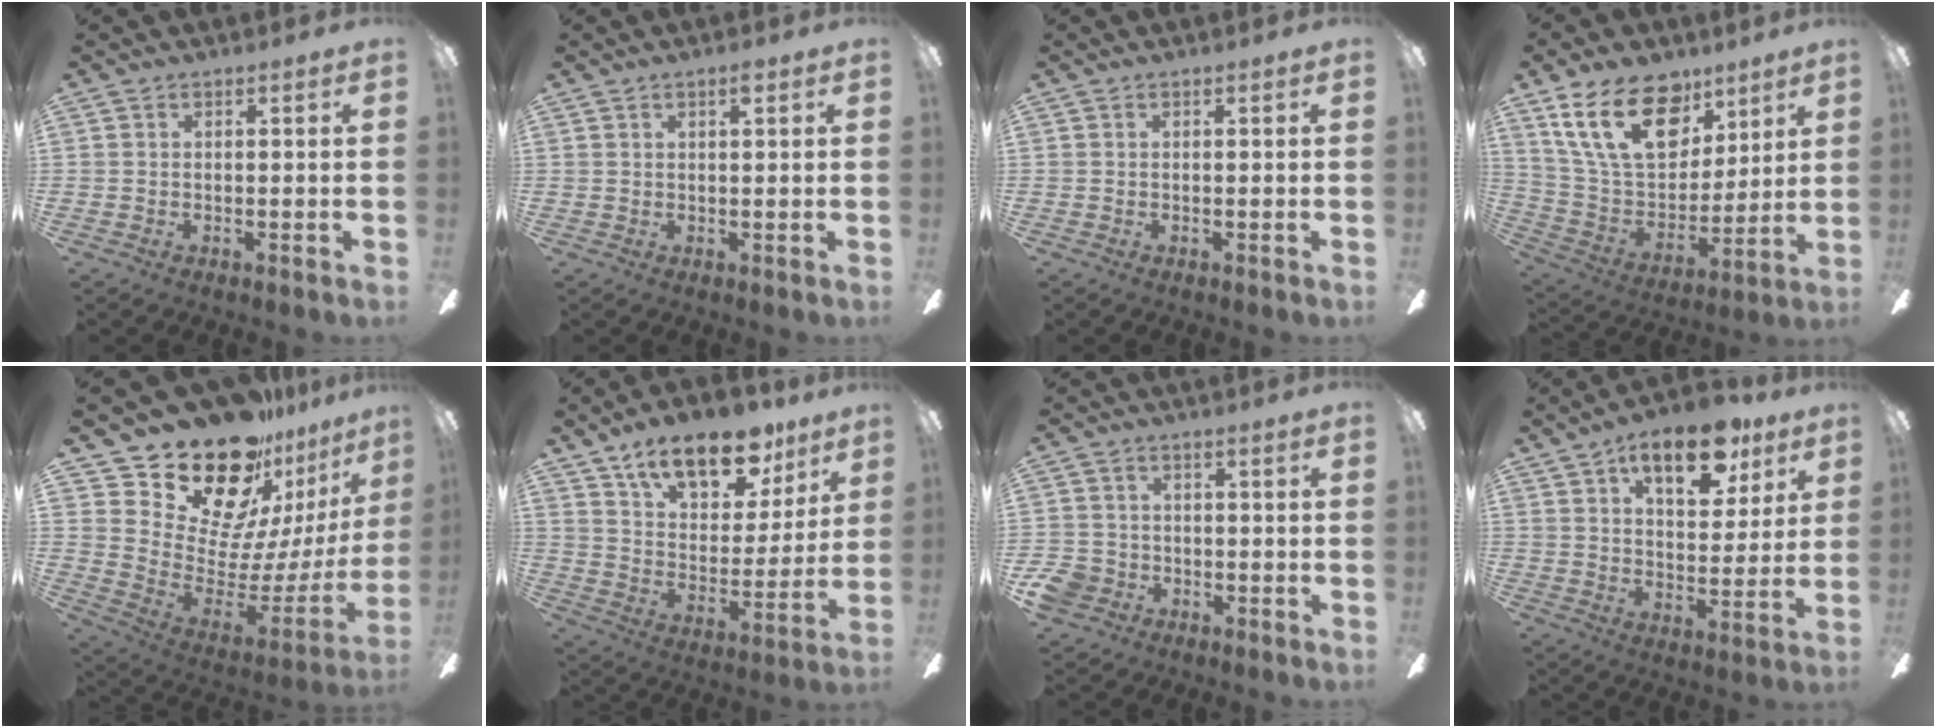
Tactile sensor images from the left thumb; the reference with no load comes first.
{"total": 2.0, "force": [1.3, 0.6, 1.4], "torque": [-0.022, -0.001, 0.020]}
{"total": 0.0}
{"total": 22.6, "force": [12.1, 13.5, 13.6], "torque": [-0.245, -0.050, 0.219]}
{"total": 24.1, "force": [18.4, 11.7, 10.2], "torque": [-0.174, -0.145, 0.345]}
{"total": 17.4, "force": [12.4, 8.3, 9.0], "torque": [-0.138, -0.071, 0.217]}
{"total": 6.2, "force": [-2.9, 5.0, 2.2], "torque": [-0.066, 0.018, -0.058]}
{"total": 15.3, "force": [9.1, 7.3, 9.8], "torque": [-0.133, -0.031, 0.151]}